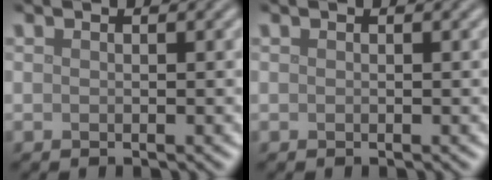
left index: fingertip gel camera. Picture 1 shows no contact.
{"total": 0.0}